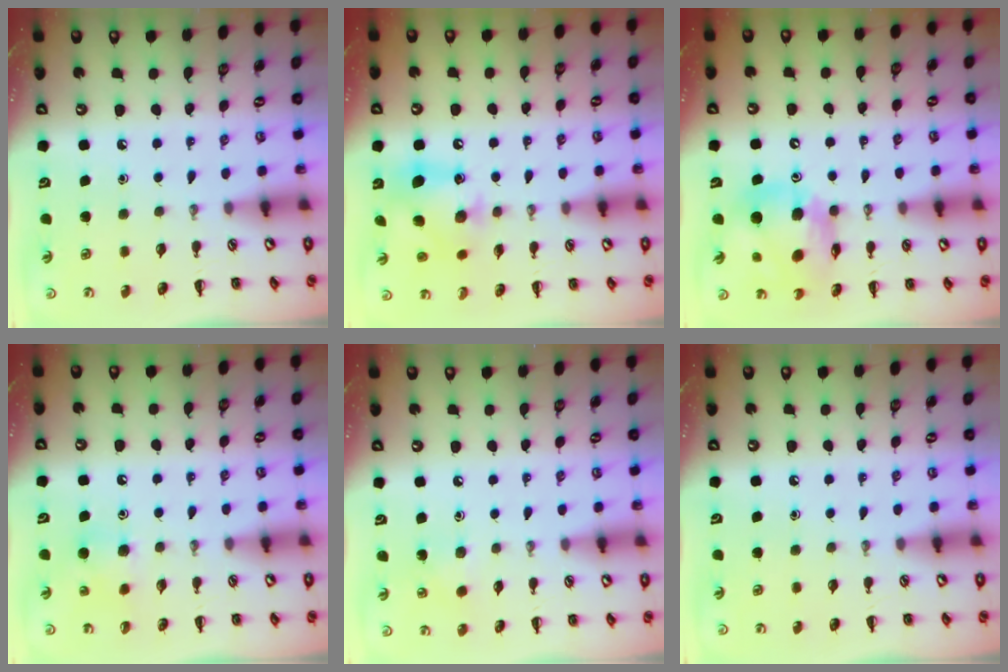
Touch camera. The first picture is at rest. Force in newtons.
{"total": 11.8, "press": 11.7, "slide": 1.6}
{"total": 12.2, "press": 11.7, "slide": 3.7}
{"total": 6.7, "press": 6.5, "slide": 1.6}
{"total": 5.2, "press": 4.9, "slide": 1.5}
{"total": 0.0}